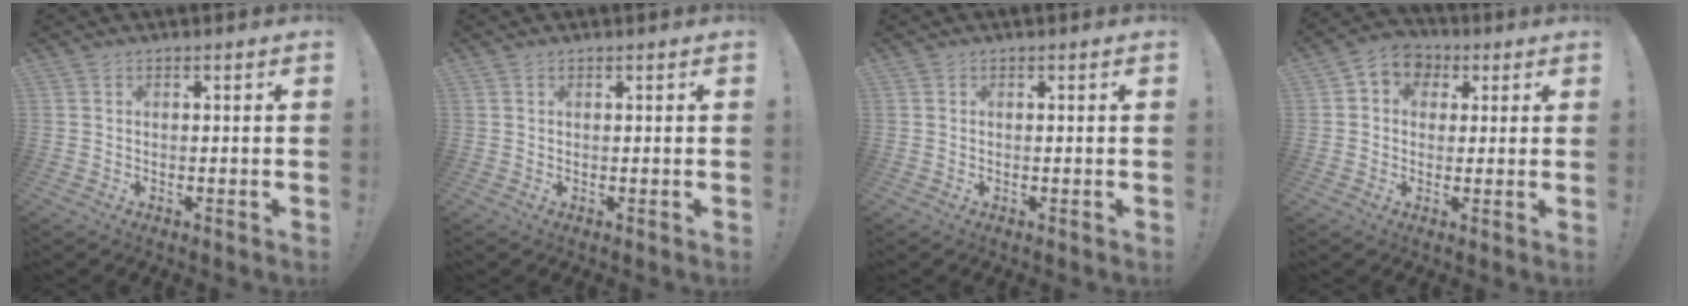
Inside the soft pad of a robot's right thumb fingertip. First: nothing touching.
{"total": 0.0}
{"total": 0.0}
{"total": 6.3, "force": [1.1, 5.7, 2.6], "torque": [-0.032, 0.003, 0.025]}